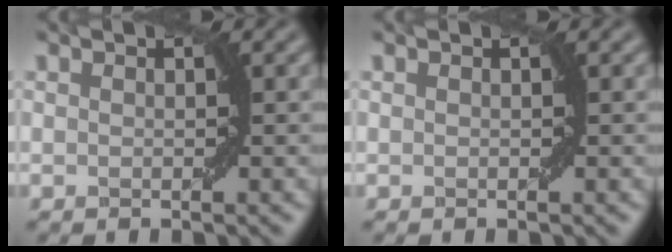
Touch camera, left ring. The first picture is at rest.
{"total": 0.0}